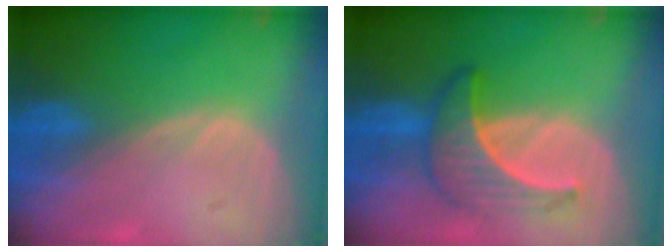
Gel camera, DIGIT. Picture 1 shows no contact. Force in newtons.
{"total": 6.6, "press": 6.2, "slide": 2.3}